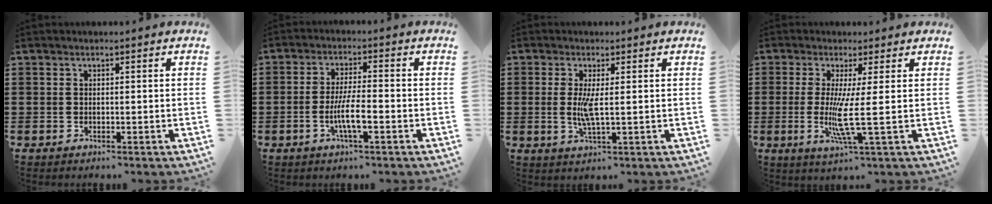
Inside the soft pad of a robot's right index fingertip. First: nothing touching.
{"total": 5.4, "force": [-1.9, 1.0, 5.0], "torque": [-0.104, -0.007, -0.038]}
{"total": 3.9, "force": [0.2, 0.5, 3.9], "torque": [-0.079, -0.007, 0.000]}
{"total": 6.8, "force": [-0.4, -0.5, 6.8], "torque": [-0.144, -0.028, -0.015]}